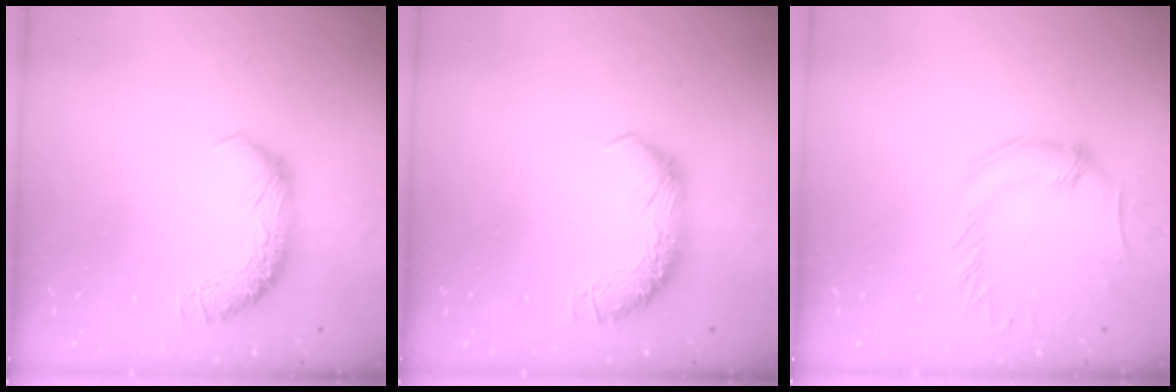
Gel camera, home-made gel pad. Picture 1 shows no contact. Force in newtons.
{"total": 0.0}
{"total": 0.0}